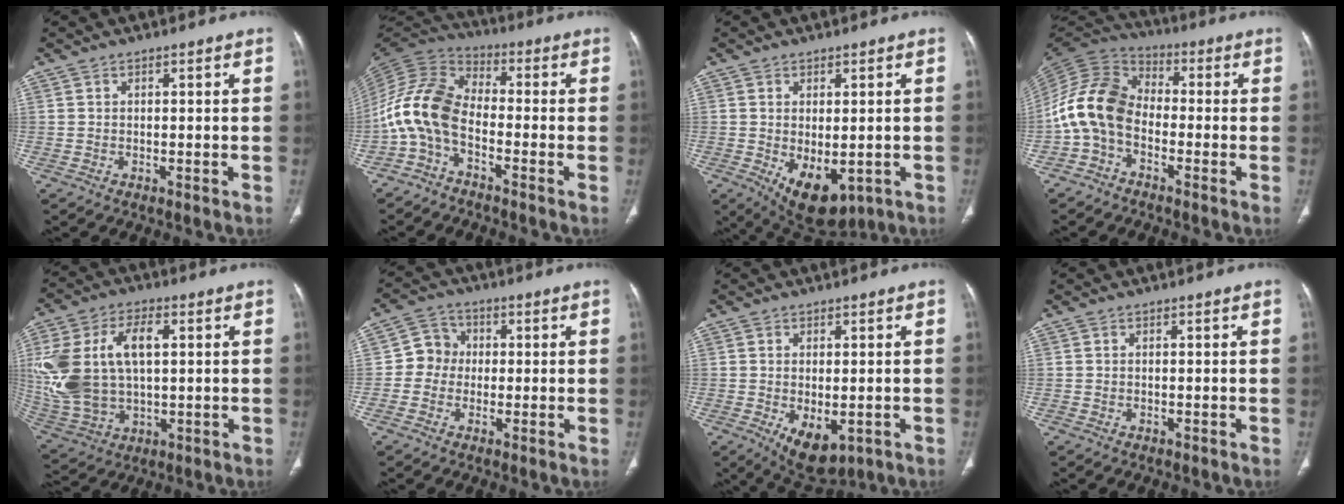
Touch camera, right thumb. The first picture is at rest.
{"total": 10.7, "force": [-3.5, 5.9, 8.2], "torque": [-0.172, 0.055, -0.087]}
{"total": 9.8, "force": [-2.5, 5.2, 7.8], "torque": [-0.108, -0.010, -0.017]}
{"total": 11.6, "force": [-2.9, 8.1, 7.9], "torque": [-0.154, 0.048, -0.073]}
{"total": 20.0, "force": [3.0, 11.8, 15.8], "torque": [-0.337, 0.007, 0.066]}
{"total": 5.7, "force": [-0.4, 5.3, 2.0], "torque": [-0.008, 0.015, -0.020]}
{"total": 7.9, "force": [-2.4, 4.2, 6.3], "torque": [-0.093, -0.009, -0.021]}
{"total": 0.0}